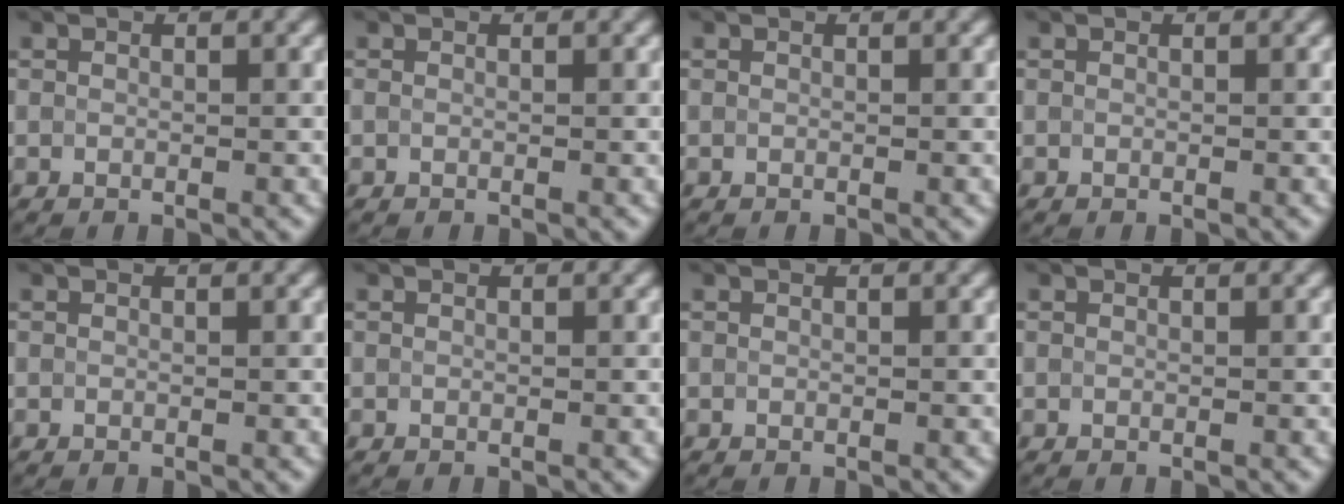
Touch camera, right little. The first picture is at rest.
{"total": 0.0}
{"total": 0.0}
{"total": 0.0}
{"total": 0.0}
{"total": 0.0}
{"total": 0.0}
{"total": 0.0}